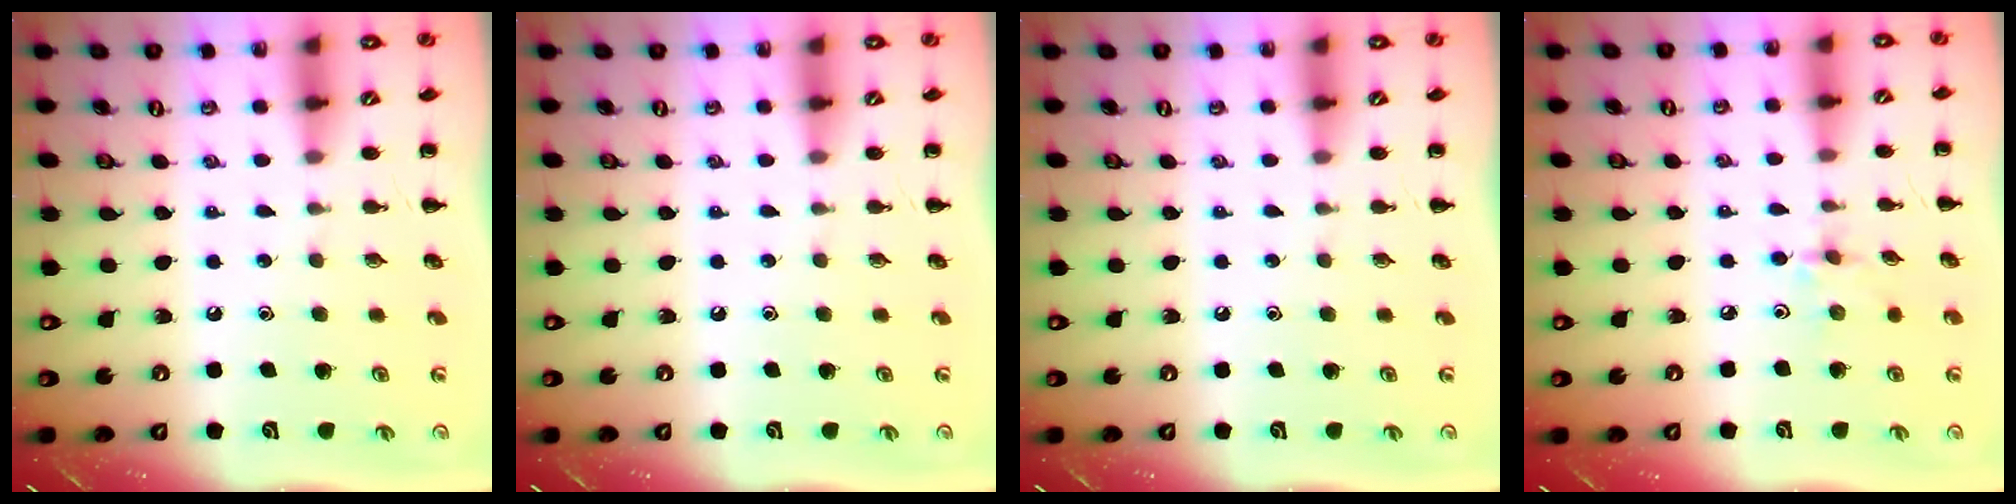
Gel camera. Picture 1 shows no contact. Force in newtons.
{"total": 0.0}
{"total": 0.0}
{"total": 2.2, "press": 2.2, "slide": 0.5}